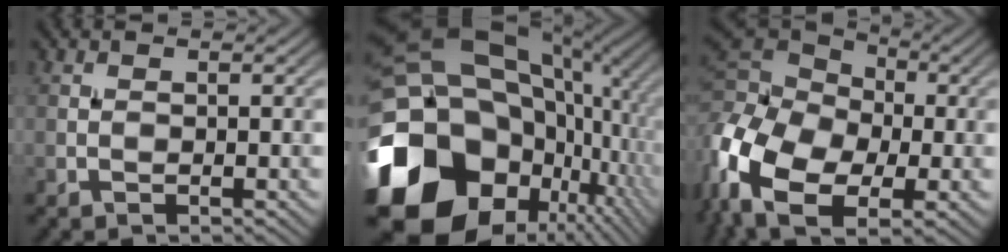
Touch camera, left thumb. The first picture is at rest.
{"total": 22.6, "force": [-3.7, 17.7, 13.6], "torque": [-0.297, -0.012, -0.042]}
{"total": 16.6, "force": [-4.1, 11.1, 11.6], "torque": [-0.305, -0.013, -0.073]}